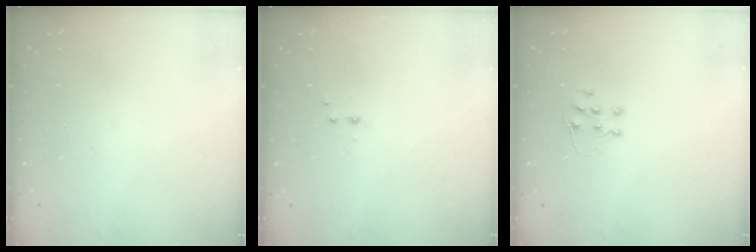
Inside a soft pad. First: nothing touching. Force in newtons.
{"total": 2.2, "press": 1.9, "slide": 1.0}
{"total": 5.7, "press": 5.6, "slide": 0.4}